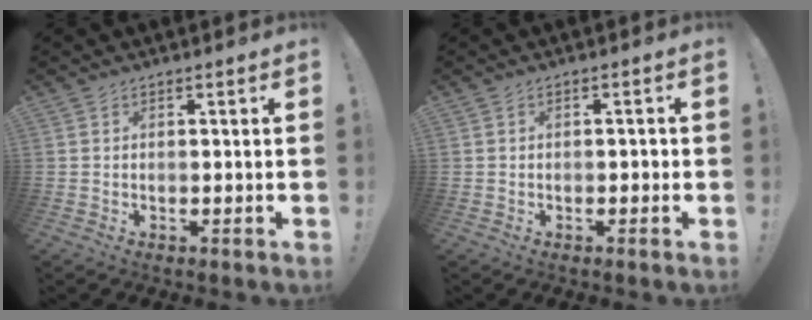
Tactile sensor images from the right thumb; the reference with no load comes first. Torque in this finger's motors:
{"motor_torque": [0.11, 0.16, 0.10, -0.08, 0.00]}